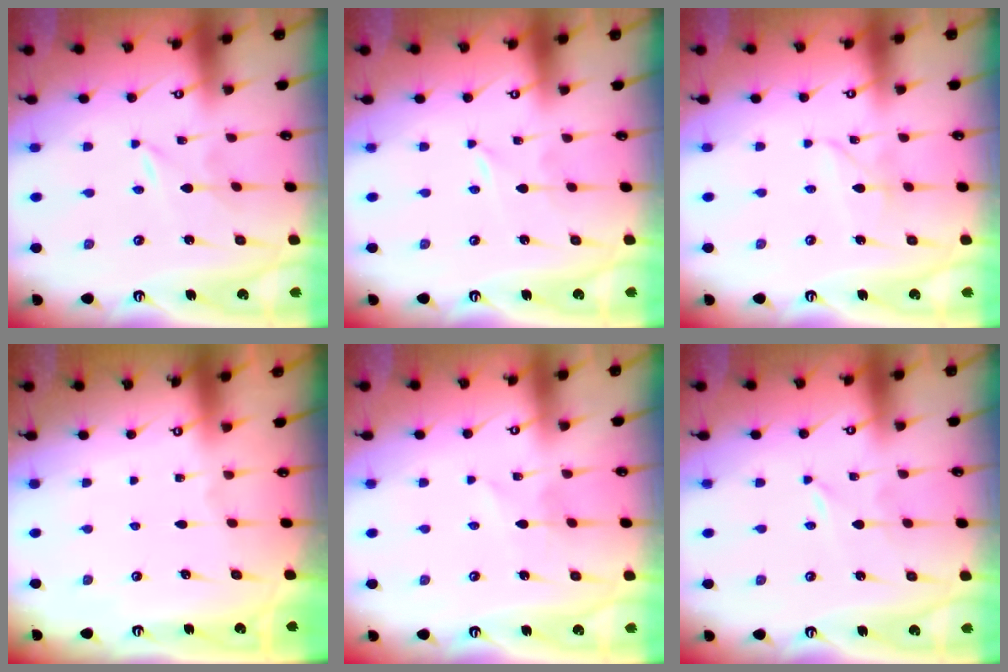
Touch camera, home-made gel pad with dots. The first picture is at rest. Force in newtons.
{"total": 0.0}
{"total": 3.7, "press": 3.7, "slide": 0.1}
{"total": 0.0}
{"total": 1.7, "press": 1.7, "slide": 0.2}
{"total": 0.0}